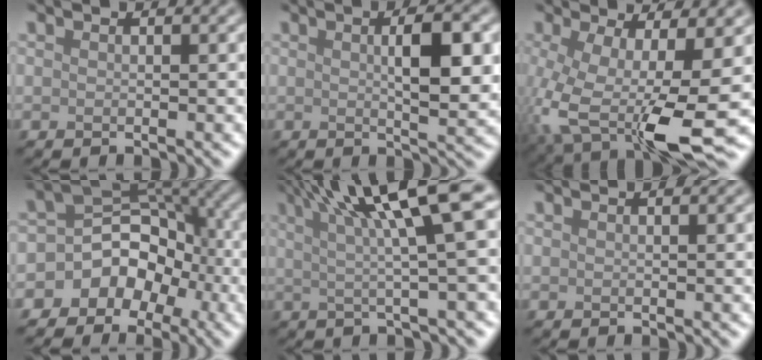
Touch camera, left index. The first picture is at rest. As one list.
[{"total": 5.1, "force": [0.7, 1.1, 4.9], "torque": [-0.075, 0.004, 0.012]}, {"total": 11.0, "force": [-2.2, 4.2, 9.9], "torque": [-0.188, -0.032, -0.030]}, {"total": 6.4, "force": [-2.2, 5.2, 3.0], "torque": [-0.009, 0.024, -0.057]}, {"total": 10.2, "force": [3.8, 1.6, 9.3], "torque": [-0.104, 0.025, 0.052]}, {"total": 0.0}]